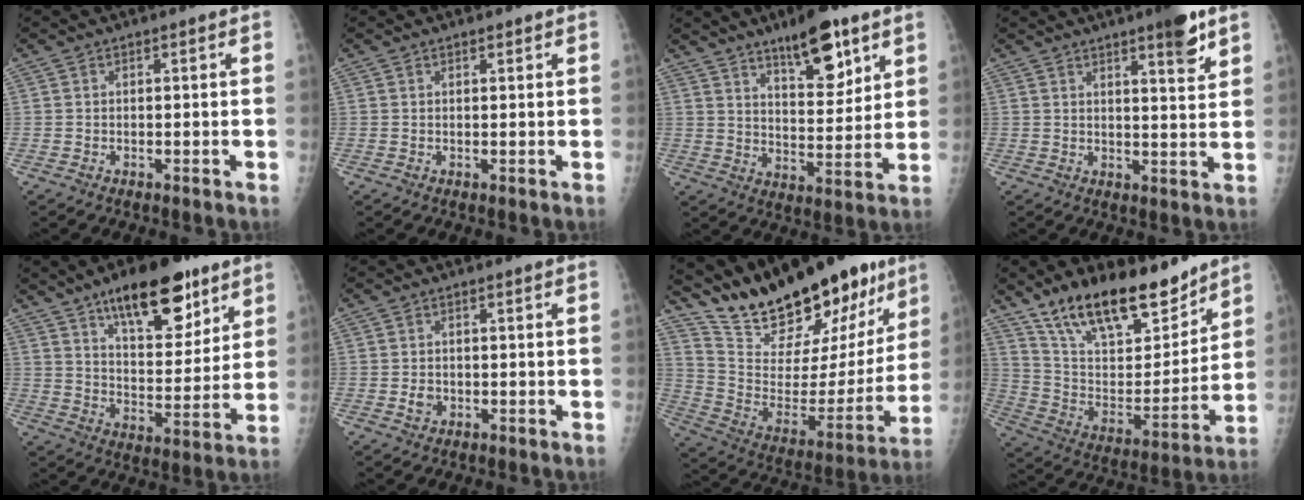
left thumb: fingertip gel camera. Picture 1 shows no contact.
{"total": 0.8, "force": [0.7, 0.4, 0.2], "torque": [-0.002, -0.004, 0.009]}
{"total": 13.3, "force": [8.4, 4.7, 9.1], "torque": [-0.110, -0.052, 0.135]}
{"total": 7.2, "force": [4.7, 1.2, 5.3], "torque": [-0.066, -0.028, 0.064]}
{"total": 18.8, "force": [11.6, 7.9, 12.5], "torque": [-0.141, -0.061, 0.184]}
{"total": 1.7, "force": [-0.3, 1.5, 0.9], "torque": [-0.010, 0.002, -0.002]}
{"total": 27.4, "force": [21.2, 10.0, 14.1], "torque": [-0.186, -0.094, 0.336]}
{"total": 22.5, "force": [16.7, 9.0, 12.1], "torque": [-0.170, -0.076, 0.291]}